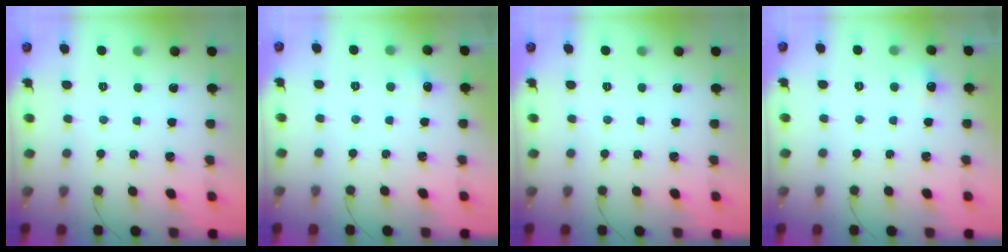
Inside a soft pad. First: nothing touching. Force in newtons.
{"total": 4.5, "press": 4.3, "slide": 1.3}
{"total": 0.0}
{"total": 4.6, "press": 4.4, "slide": 1.3}